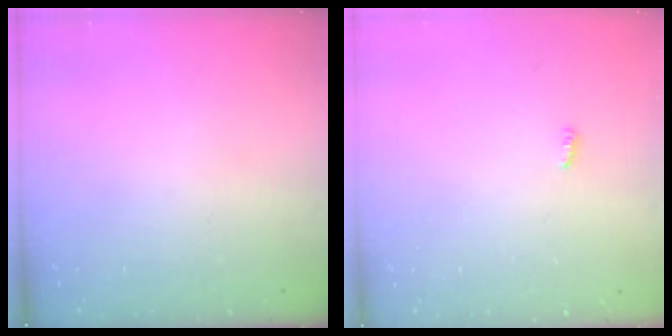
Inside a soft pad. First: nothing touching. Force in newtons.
{"total": 4.3, "press": 4.3, "slide": 0.4}